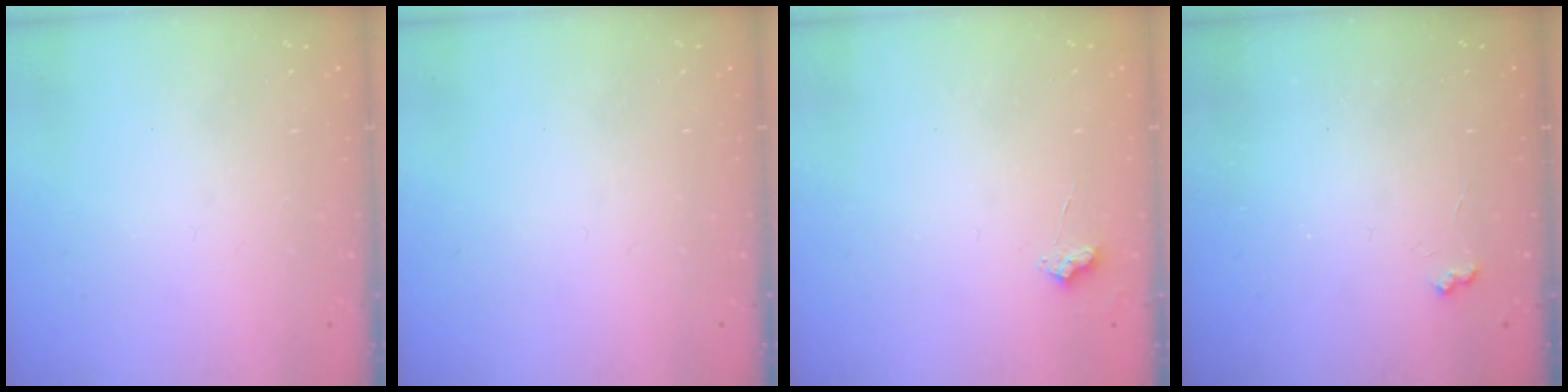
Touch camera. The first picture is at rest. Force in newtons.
{"total": 0.0}
{"total": 6.1, "press": 6.0, "slide": 0.6}
{"total": 3.5, "press": 3.5, "slide": 0.6}